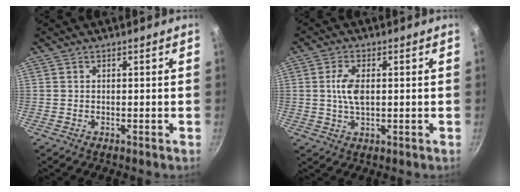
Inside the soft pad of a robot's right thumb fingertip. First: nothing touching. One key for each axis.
{"total": 5.5, "fx": 0.6, "fy": 2.8, "fz": 4.6, "tx": -0.089, "ty": 0.003, "tz": 0.009}